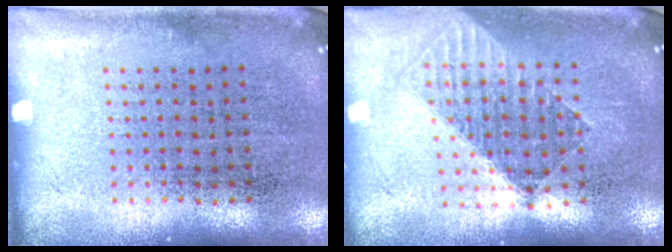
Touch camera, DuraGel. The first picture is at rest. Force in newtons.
{"total": 1.6, "press": 1.3, "slide": 0.9}